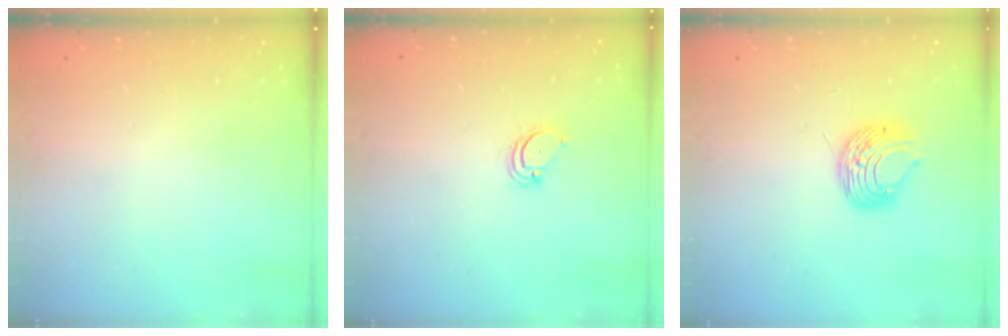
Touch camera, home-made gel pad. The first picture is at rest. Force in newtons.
{"total": 3.9, "press": 3.9, "slide": 0.2}
{"total": 8.9, "press": 8.9, "slide": 0.7}